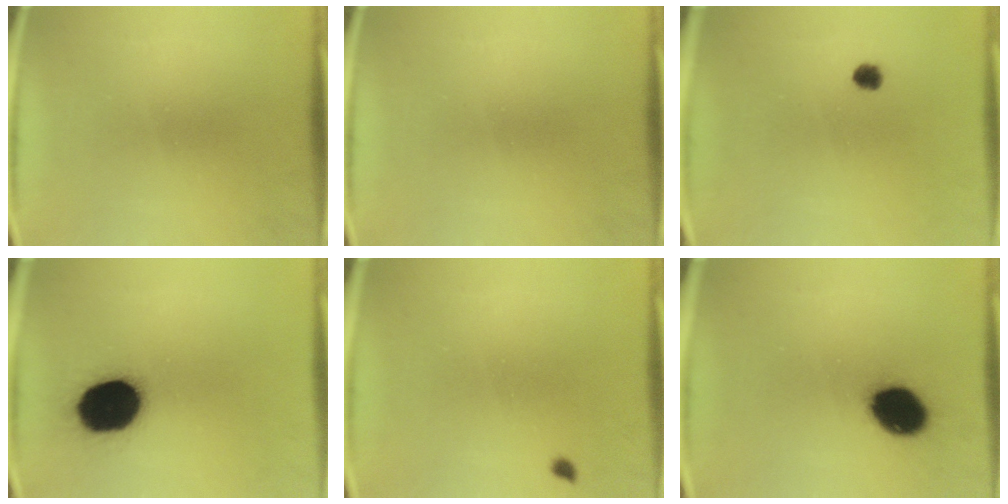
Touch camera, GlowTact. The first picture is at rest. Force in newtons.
{"total": 0.0}
{"total": 1.7}
{"total": 19.4}
{"total": 0.7}
{"total": 11.9}